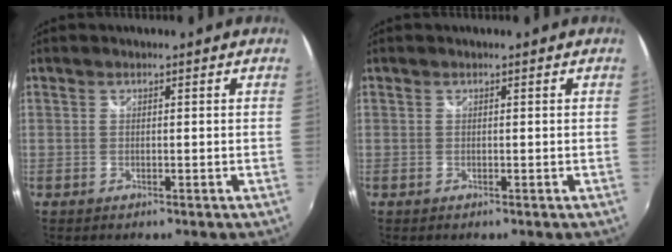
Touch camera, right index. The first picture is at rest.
{"total": 0.0}